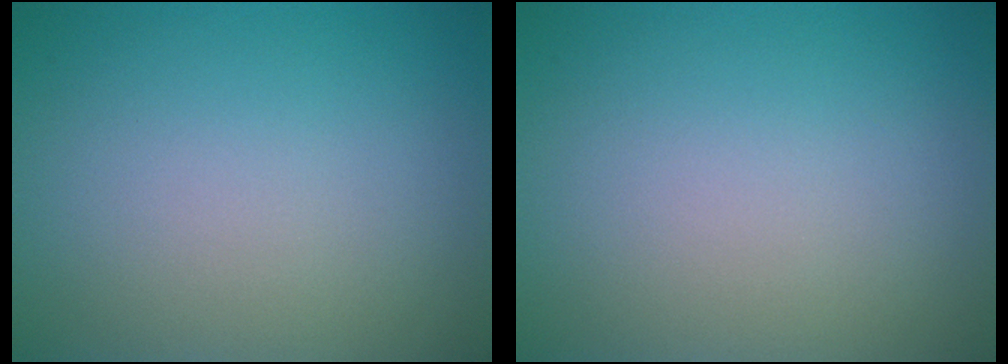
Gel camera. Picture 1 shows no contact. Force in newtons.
{"total": 0.0}